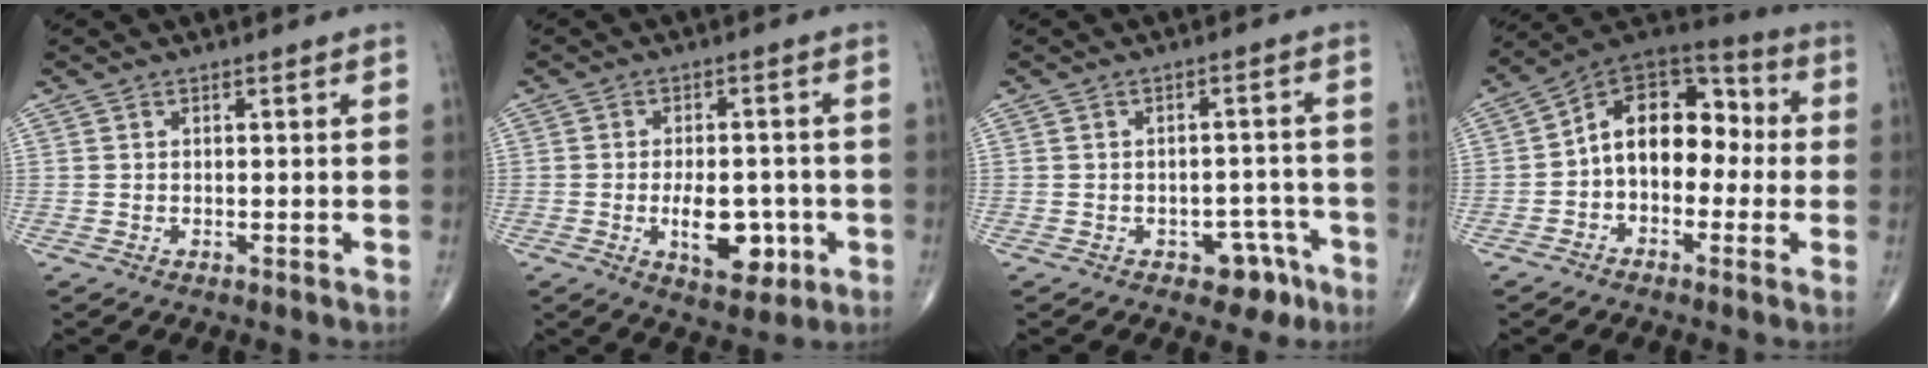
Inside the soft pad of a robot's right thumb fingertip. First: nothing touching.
{"total": 9.1, "force": [-2.5, 4.8, 7.4], "torque": [-0.092, 0.003, -0.027]}
{"total": 5.5, "force": [-3.2, 3.6, 2.7], "torque": [-0.008, 0.031, -0.037]}
{"total": 14.2, "force": [-0.8, 9.6, 10.4], "torque": [-0.123, 0.052, -0.031]}